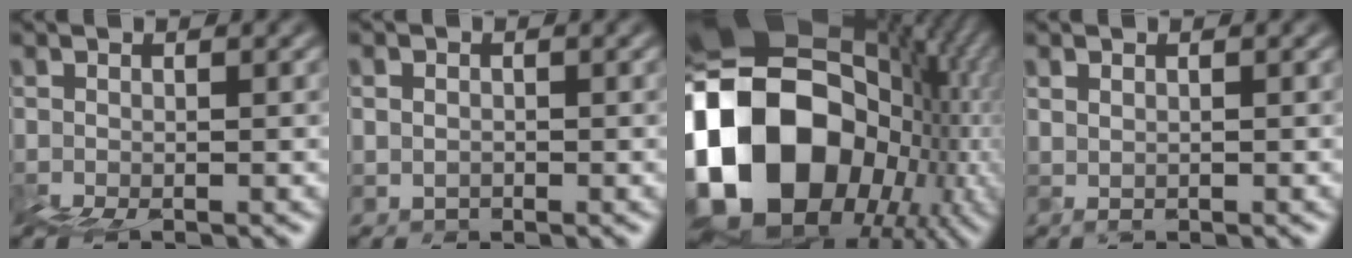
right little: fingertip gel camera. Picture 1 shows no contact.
{"total": 1.7, "force": [1.5, 0.1, -0.8], "torque": [0.043, 0.014, 0.016]}
{"total": 19.4, "force": [-0.1, 15.7, 11.4], "torque": [-0.259, 0.012, 0.010]}
{"total": 1.5, "force": [1.1, -0.4, -0.9], "torque": [0.025, 0.006, 0.026]}